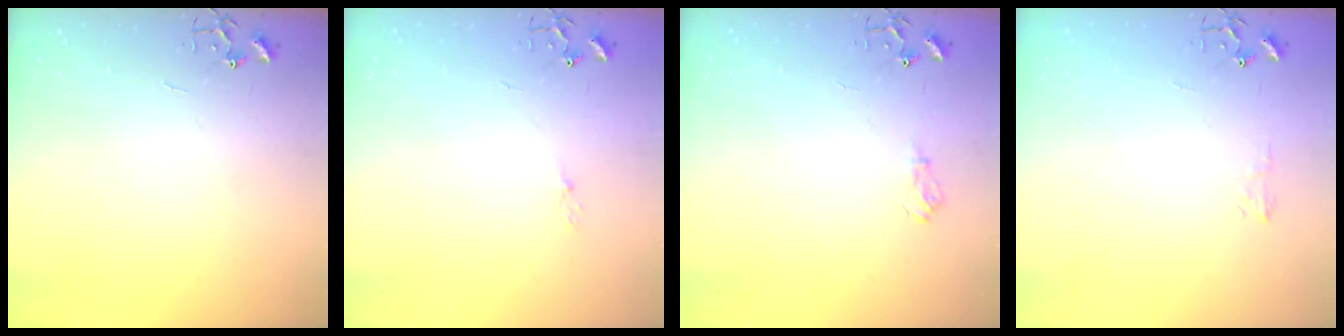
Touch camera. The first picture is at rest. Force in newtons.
{"total": 3.2, "press": 3.2, "slide": 0.4}
{"total": 7.8, "press": 7.8, "slide": 0.9}
{"total": 4.5, "press": 4.4, "slide": 0.7}